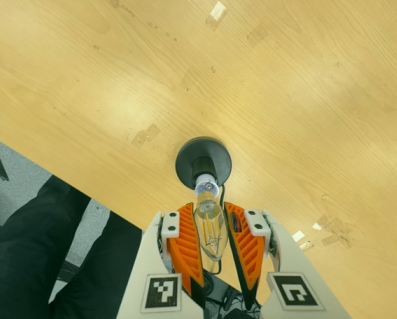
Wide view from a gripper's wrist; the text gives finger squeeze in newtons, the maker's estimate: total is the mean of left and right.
{"total": 14.9, "left": 17.1, "right": 12.7}